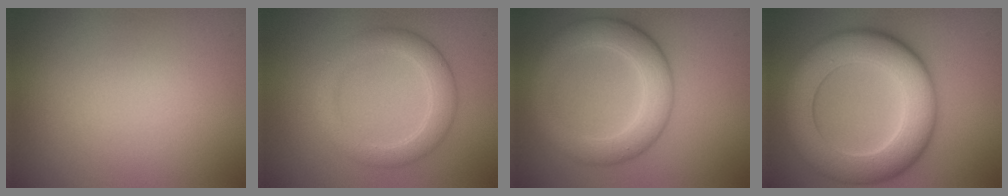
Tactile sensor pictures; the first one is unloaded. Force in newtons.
{"total": 3.5, "press": 3.5, "slide": 0.4}
{"total": 5.4, "press": 5.4, "slide": 0.1}
{"total": 10.0, "press": 9.9, "slide": 0.5}